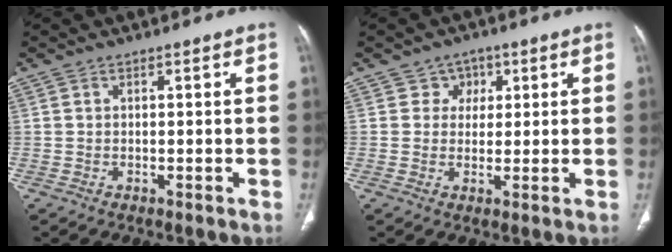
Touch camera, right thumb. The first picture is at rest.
{"total": 3.7, "force": [1.4, 3.4, 0.3], "torque": [0.025, 0.000, 0.014]}